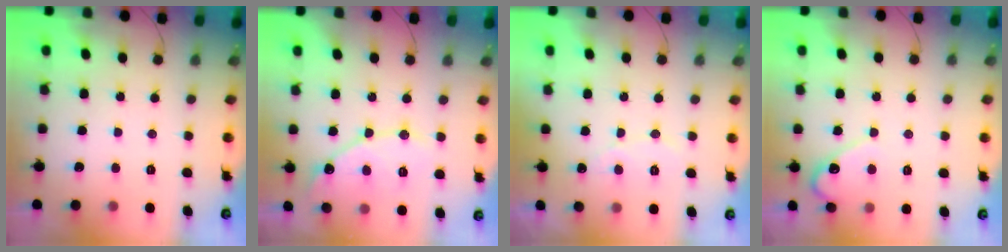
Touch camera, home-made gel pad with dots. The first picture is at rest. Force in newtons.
{"total": 11.5, "press": 11.5, "slide": 0.8}
{"total": 5.3, "press": 5.3, "slide": 0.1}
{"total": 5.7, "press": 5.7, "slide": 0.3}